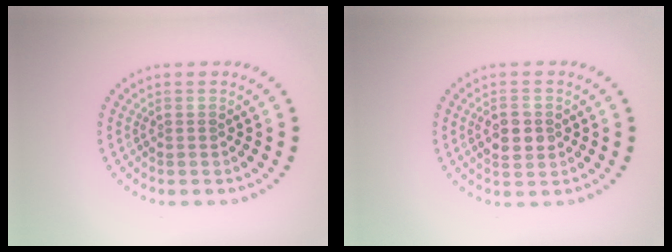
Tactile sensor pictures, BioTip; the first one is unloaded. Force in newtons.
{"total": 2.4, "press": 2.3, "slide": 0.2}